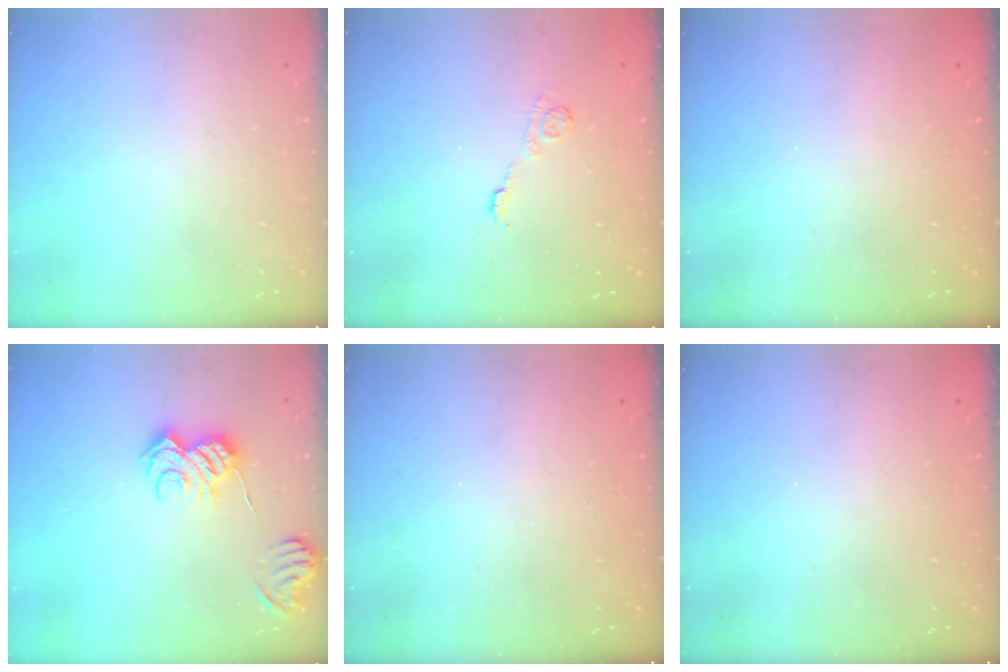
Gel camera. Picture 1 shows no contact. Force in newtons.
{"total": 3.9, "press": 3.7, "slide": 1.3}
{"total": 2.1, "press": 2.0, "slide": 0.7}
{"total": 9.1, "press": 9.1, "slide": 0.6}
{"total": 2.4, "press": 2.3, "slide": 0.8}
{"total": 2.4, "press": 2.3, "slide": 0.7}